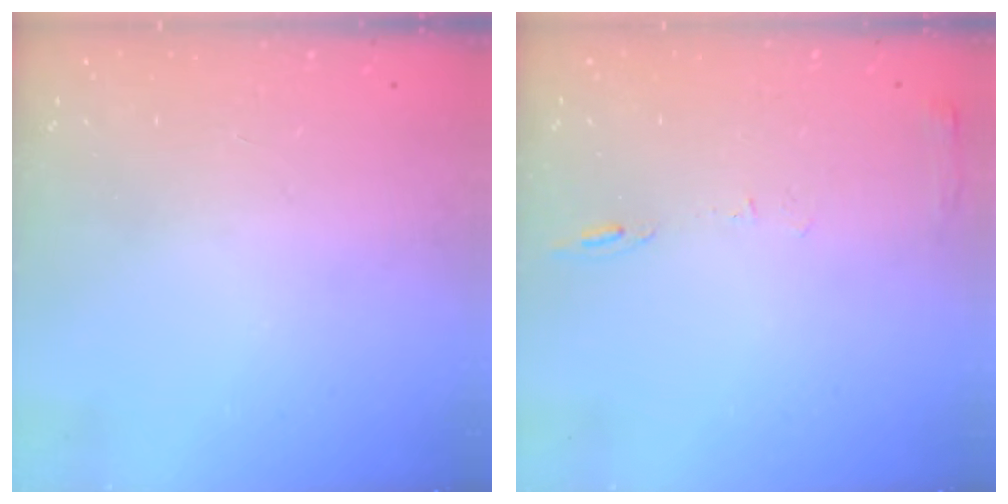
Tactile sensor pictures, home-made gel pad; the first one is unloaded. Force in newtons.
{"total": 6.0, "press": 6.0, "slide": 0.6}